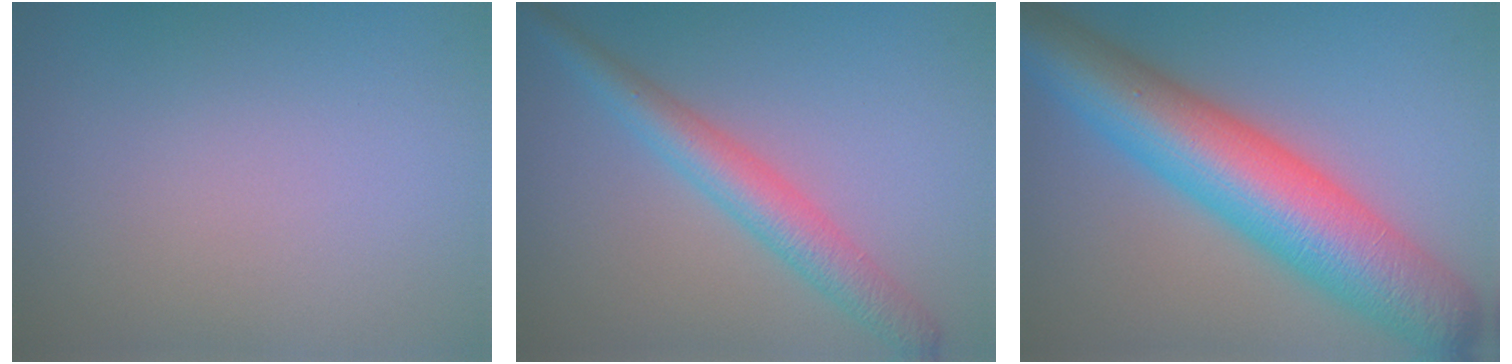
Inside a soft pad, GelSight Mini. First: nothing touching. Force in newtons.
{"total": 4.0, "press": 4.0, "slide": 0.1}
{"total": 11.8, "press": 11.7, "slide": 0.2}